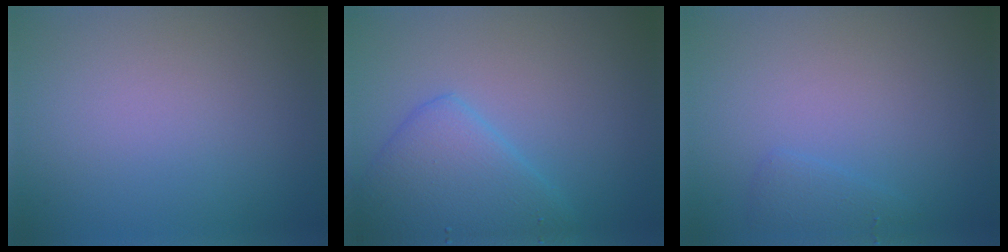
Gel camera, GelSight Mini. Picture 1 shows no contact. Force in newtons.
{"total": 5.0, "press": 5.0, "slide": 0.2}
{"total": 1.2, "press": 1.2, "slide": 0.1}